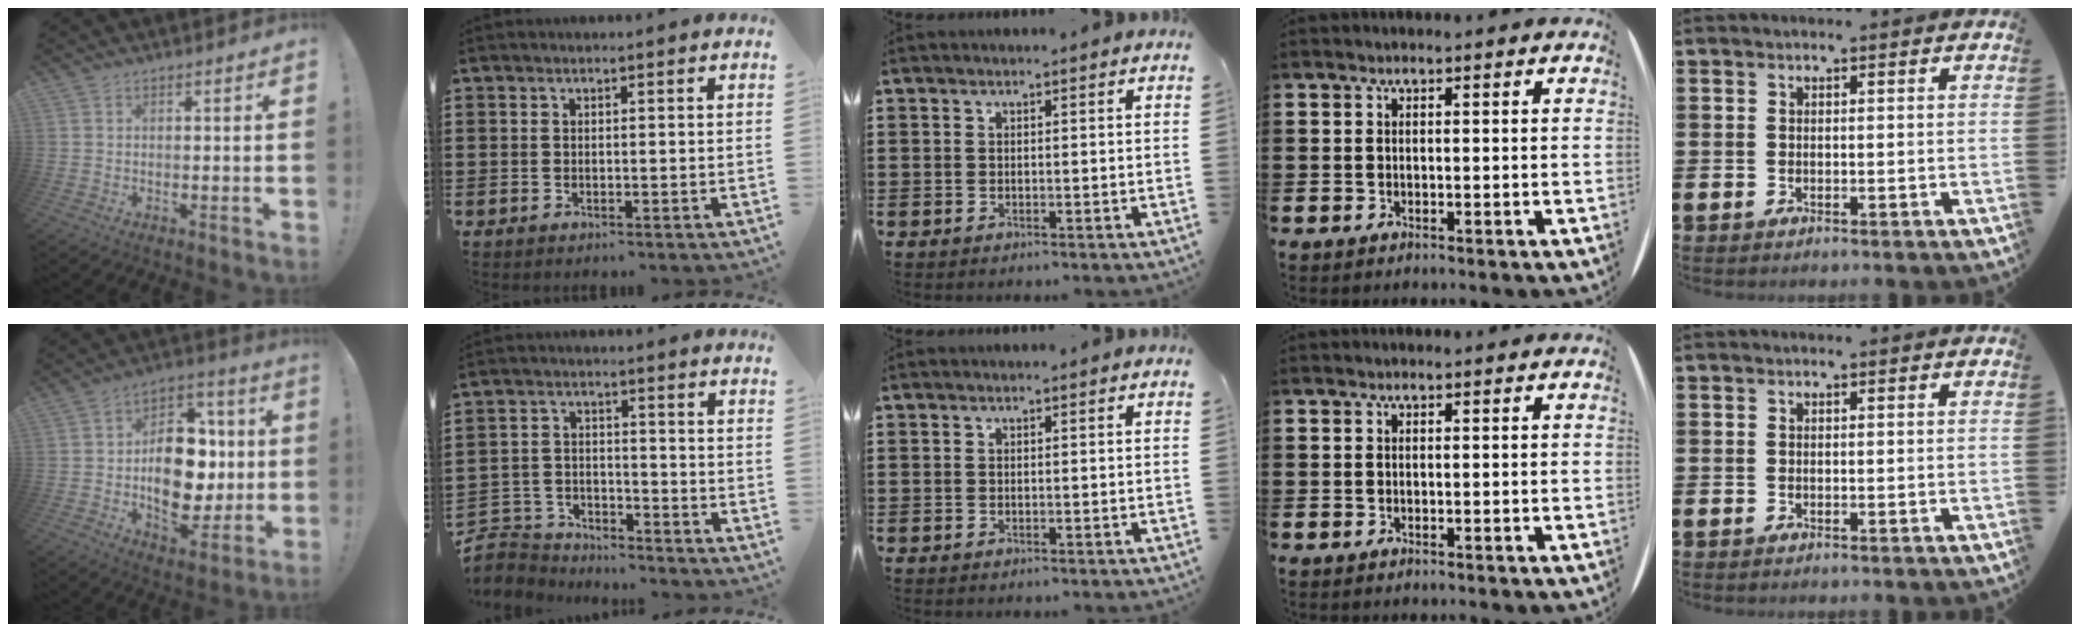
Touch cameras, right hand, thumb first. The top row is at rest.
{"thumb": {"total": 18.1, "force": [-1.1, 12.5, 13.0], "torque": [-0.176, 0.004, -0.013]}, "index": {"total": 5.3, "force": [-5.1, 1.3, 0.0], "torque": [-0.017, 0.008, -0.110]}}